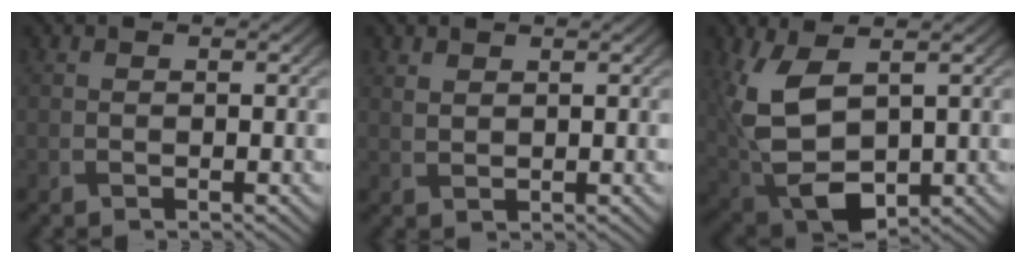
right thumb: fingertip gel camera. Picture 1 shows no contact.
{"total": 1.4, "force": [1.1, 0.6, 0.7], "torque": [-0.023, -0.003, 0.027]}
{"total": 11.3, "force": [1.7, 6.4, 9.2], "torque": [-0.240, -0.015, 0.045]}